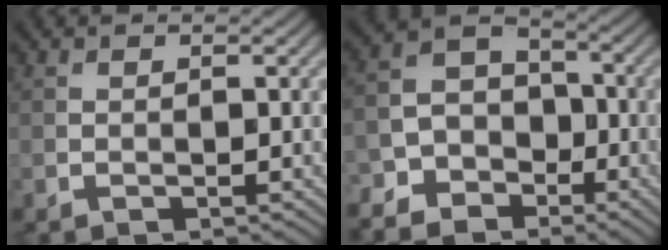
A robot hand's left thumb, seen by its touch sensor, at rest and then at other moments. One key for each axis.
{"total": 9.4, "fx": -6.6, "fy": 6.0, "fz": 3.1, "tx": -0.081, "ty": -0.013, "tz": -0.126}